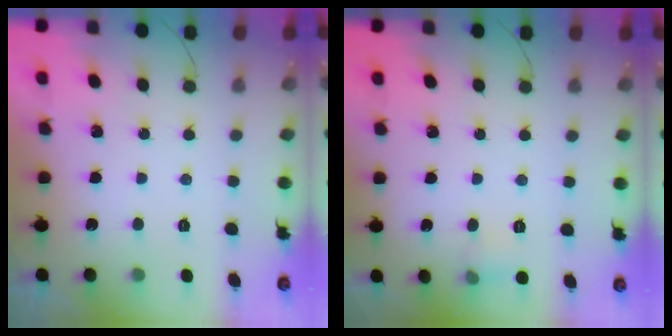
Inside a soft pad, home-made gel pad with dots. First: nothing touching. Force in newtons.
{"total": 5.6, "press": 5.3, "slide": 1.9}